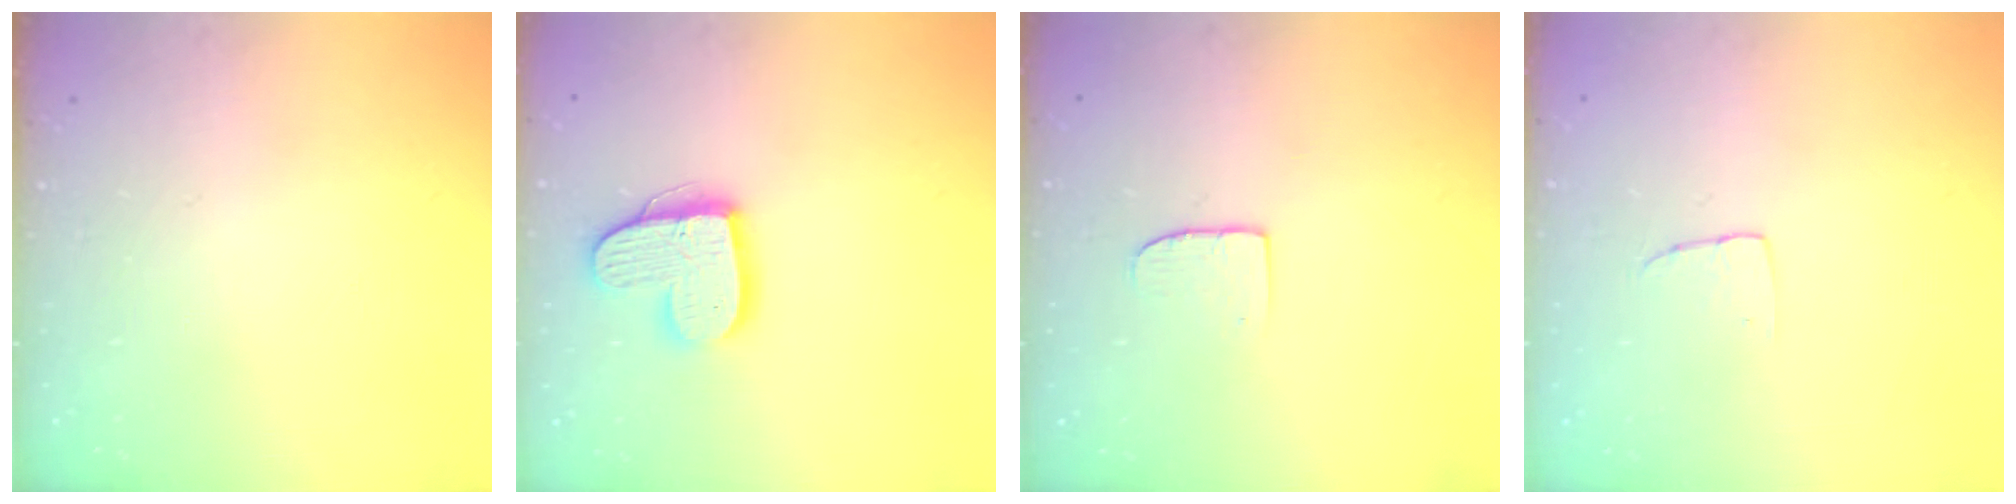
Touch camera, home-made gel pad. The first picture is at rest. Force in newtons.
{"total": 14.1, "press": 14.0, "slide": 1.1}
{"total": 5.1, "press": 5.1, "slide": 0.4}
{"total": 2.9, "press": 2.9, "slide": 0.1}